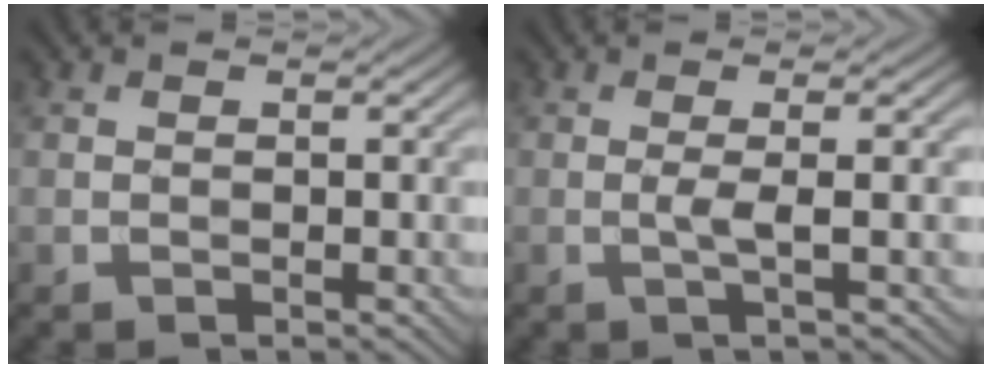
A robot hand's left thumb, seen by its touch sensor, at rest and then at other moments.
{"total": 3.5, "force": [-0.1, 0.4, 3.5], "torque": [-0.058, 0.006, -0.008]}